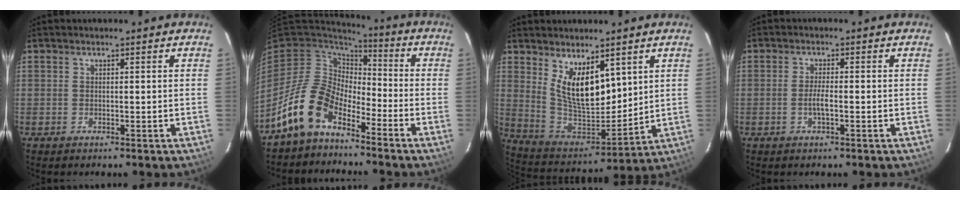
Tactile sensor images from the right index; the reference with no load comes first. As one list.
[{"total": 12.8, "force": [-8.2, 6.8, 7.0], "torque": [-0.142, 0.015, -0.163]}, {"total": 13.2, "force": [6.1, 5.8, 10.1], "torque": [-0.182, -0.017, 0.130]}, {"total": 2.3, "force": [-0.8, 0.3, 2.1], "torque": [-0.043, -0.002, -0.015]}]